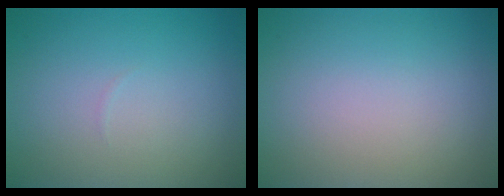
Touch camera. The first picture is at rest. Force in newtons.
{"total": 0.0}